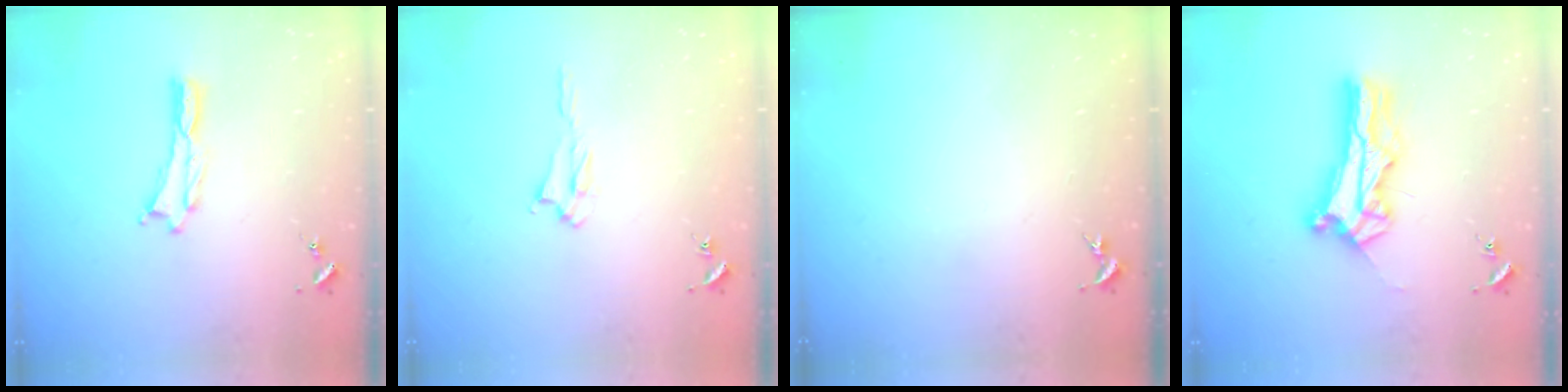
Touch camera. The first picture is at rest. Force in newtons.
{"total": 2.1, "press": 2.0, "slide": 0.3}
{"total": 0.0}
{"total": 9.8, "press": 9.8, "slide": 0.8}